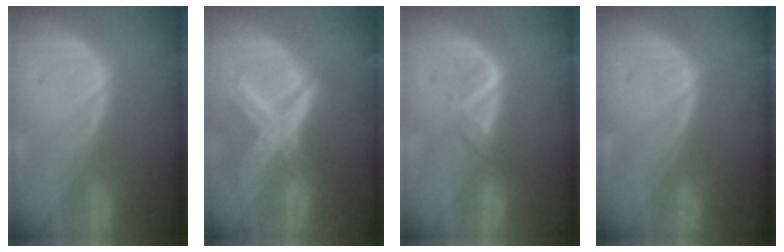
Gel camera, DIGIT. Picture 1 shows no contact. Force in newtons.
{"total": 8.3, "press": 7.1, "slide": 4.3}
{"total": 2.1, "press": 2.1, "slide": 0.2}
{"total": 0.0}